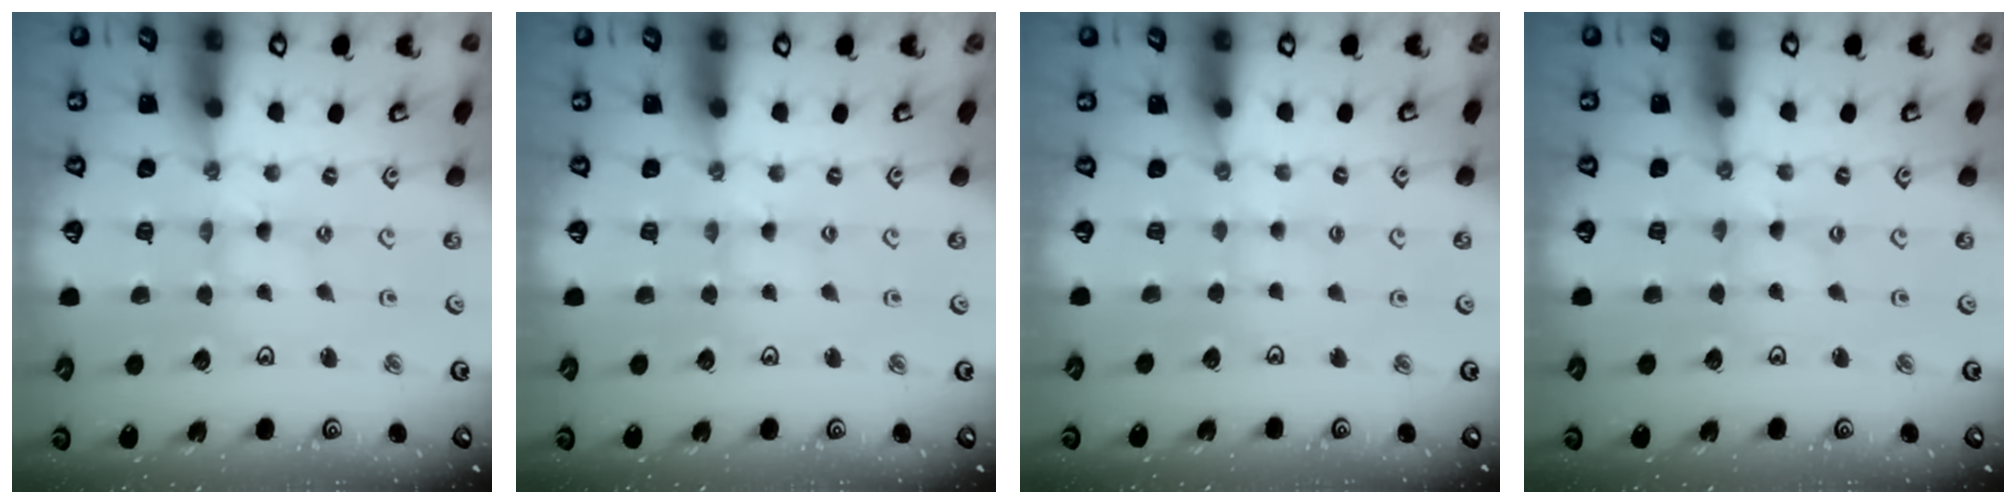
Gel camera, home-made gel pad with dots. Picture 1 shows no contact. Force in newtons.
{"total": 1.7, "press": 1.7, "slide": 0.4}
{"total": 1.6, "press": 1.6, "slide": 0.3}
{"total": 0.0}